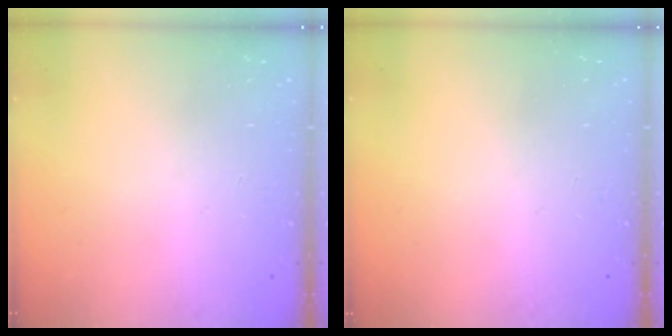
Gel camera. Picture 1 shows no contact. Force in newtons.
{"total": 0.0}